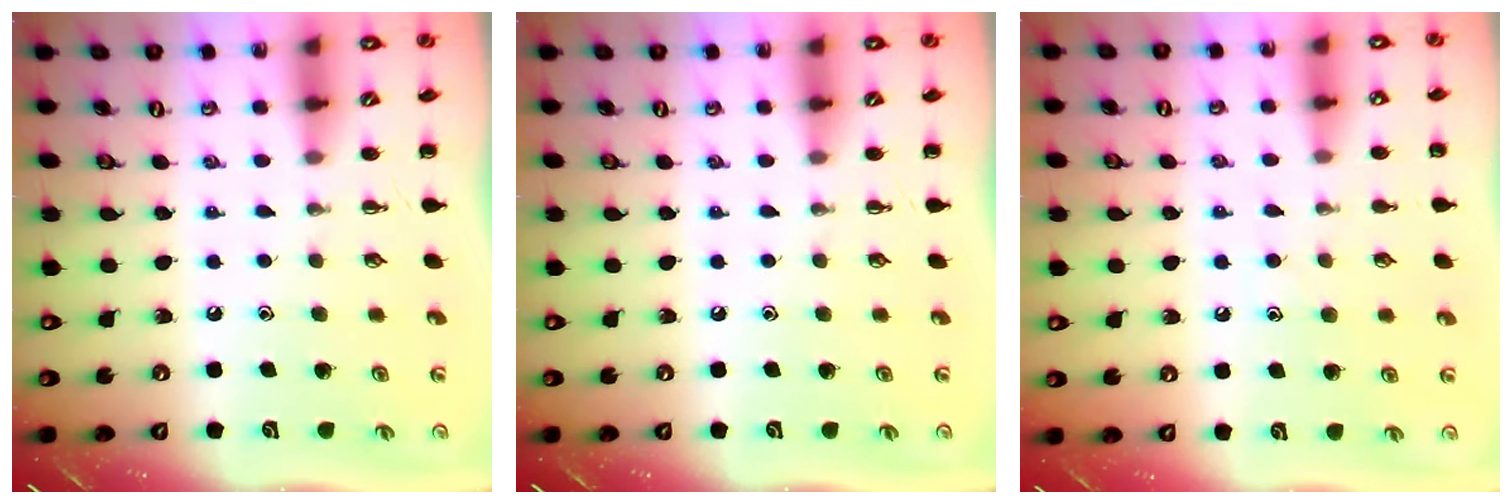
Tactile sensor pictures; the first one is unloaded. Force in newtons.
{"total": 0.0}
{"total": 6.9, "press": 6.8, "slide": 1.2}